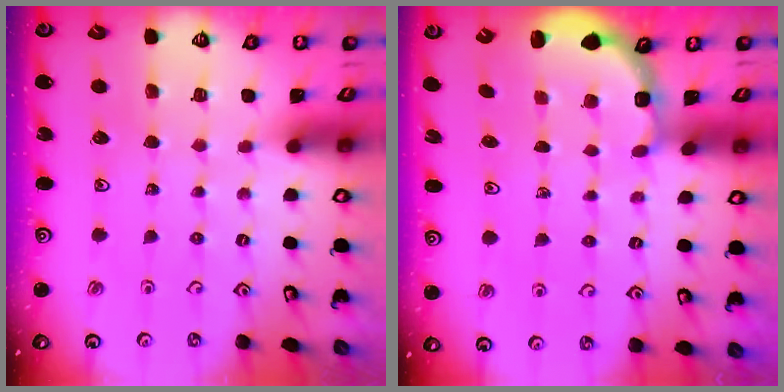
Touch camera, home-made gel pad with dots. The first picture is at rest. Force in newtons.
{"total": 2.7, "press": 2.3, "slide": 1.5}